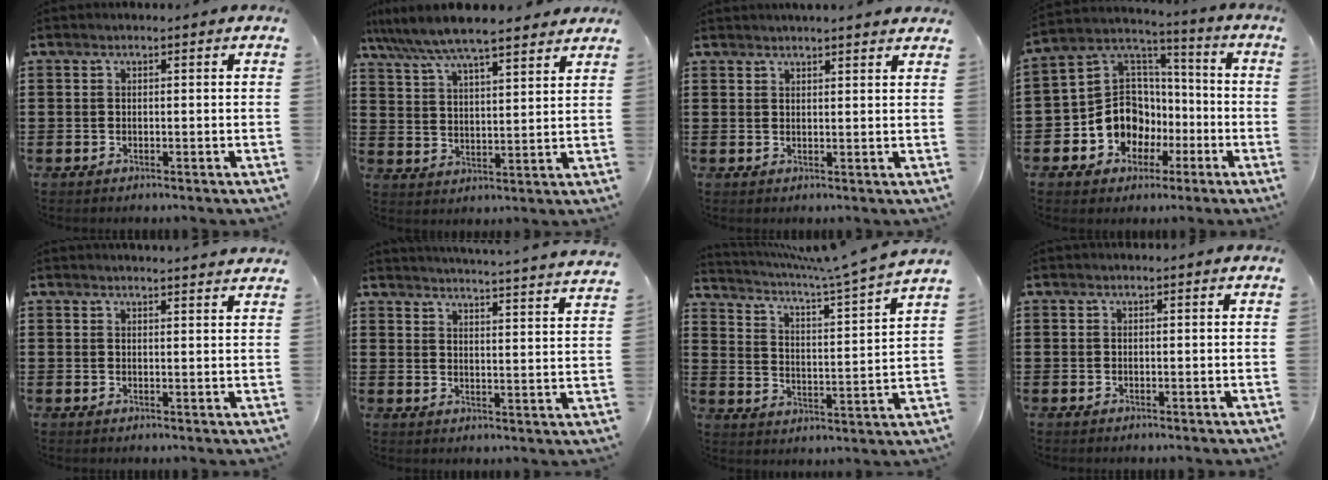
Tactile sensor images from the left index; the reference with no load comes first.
{"total": 7.4, "force": [6.7, 0.7, 3.2], "torque": [-0.086, -0.025, 0.118]}
{"total": 2.0, "force": [2.0, -0.2, 0.3], "torque": [-0.010, 0.001, 0.038]}
{"total": 10.6, "force": [-3.9, 9.5, 3.0], "torque": [-0.102, 0.007, -0.070]}
{"total": 1.9, "force": [1.9, -0.3, 0.2], "torque": [-0.007, -0.003, 0.036]}
{"total": 4.2, "force": [4.1, -0.9, 0.7], "torque": [-0.022, -0.036, 0.065]}
{"total": 5.7, "force": [4.9, -0.7, 2.9], "torque": [-0.078, -0.043, 0.073]}
{"total": 0.0}